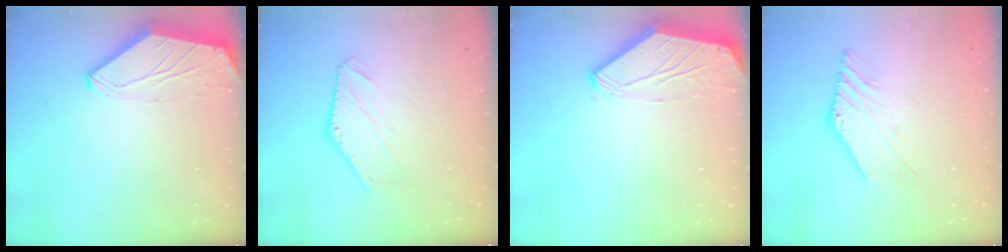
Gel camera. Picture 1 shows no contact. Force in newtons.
{"total": 0.6, "press": 0.6, "slide": 0.1}
{"total": 0.0}
{"total": 4.9, "press": 4.8, "slide": 0.9}